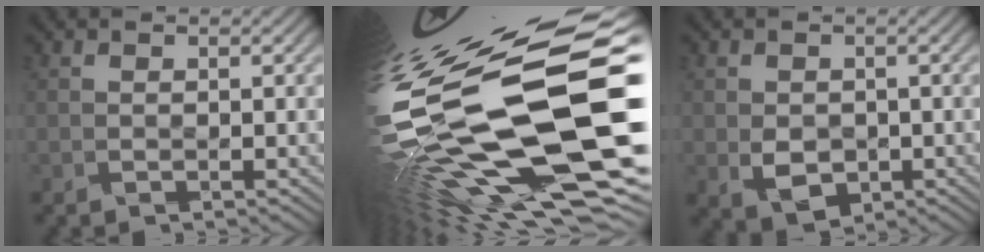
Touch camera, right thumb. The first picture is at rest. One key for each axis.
{"total": 20.4, "fx": -0.2, "fy": 7.9, "fz": 18.8, "tx": -0.406, "ty": -0.079, "tz": 0.030}
{"total": 4.3, "fx": -0.8, "fy": 3.3, "fz": 2.6, "tx": -0.067, "ty": -0.005, "tz": -0.013}